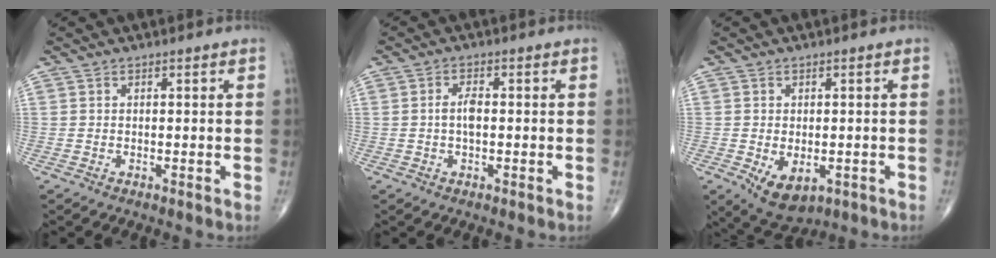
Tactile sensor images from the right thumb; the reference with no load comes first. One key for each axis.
{"total": 2.9, "fx": -0.1, "fy": 1.3, "fz": 2.6, "tx": -0.053, "ty": 0.006, "tz": -0.004}
{"total": 7.2, "fx": -2.2, "fy": 4.4, "fz": 5.2, "tx": -0.072, "ty": -0.005, "tz": -0.021}